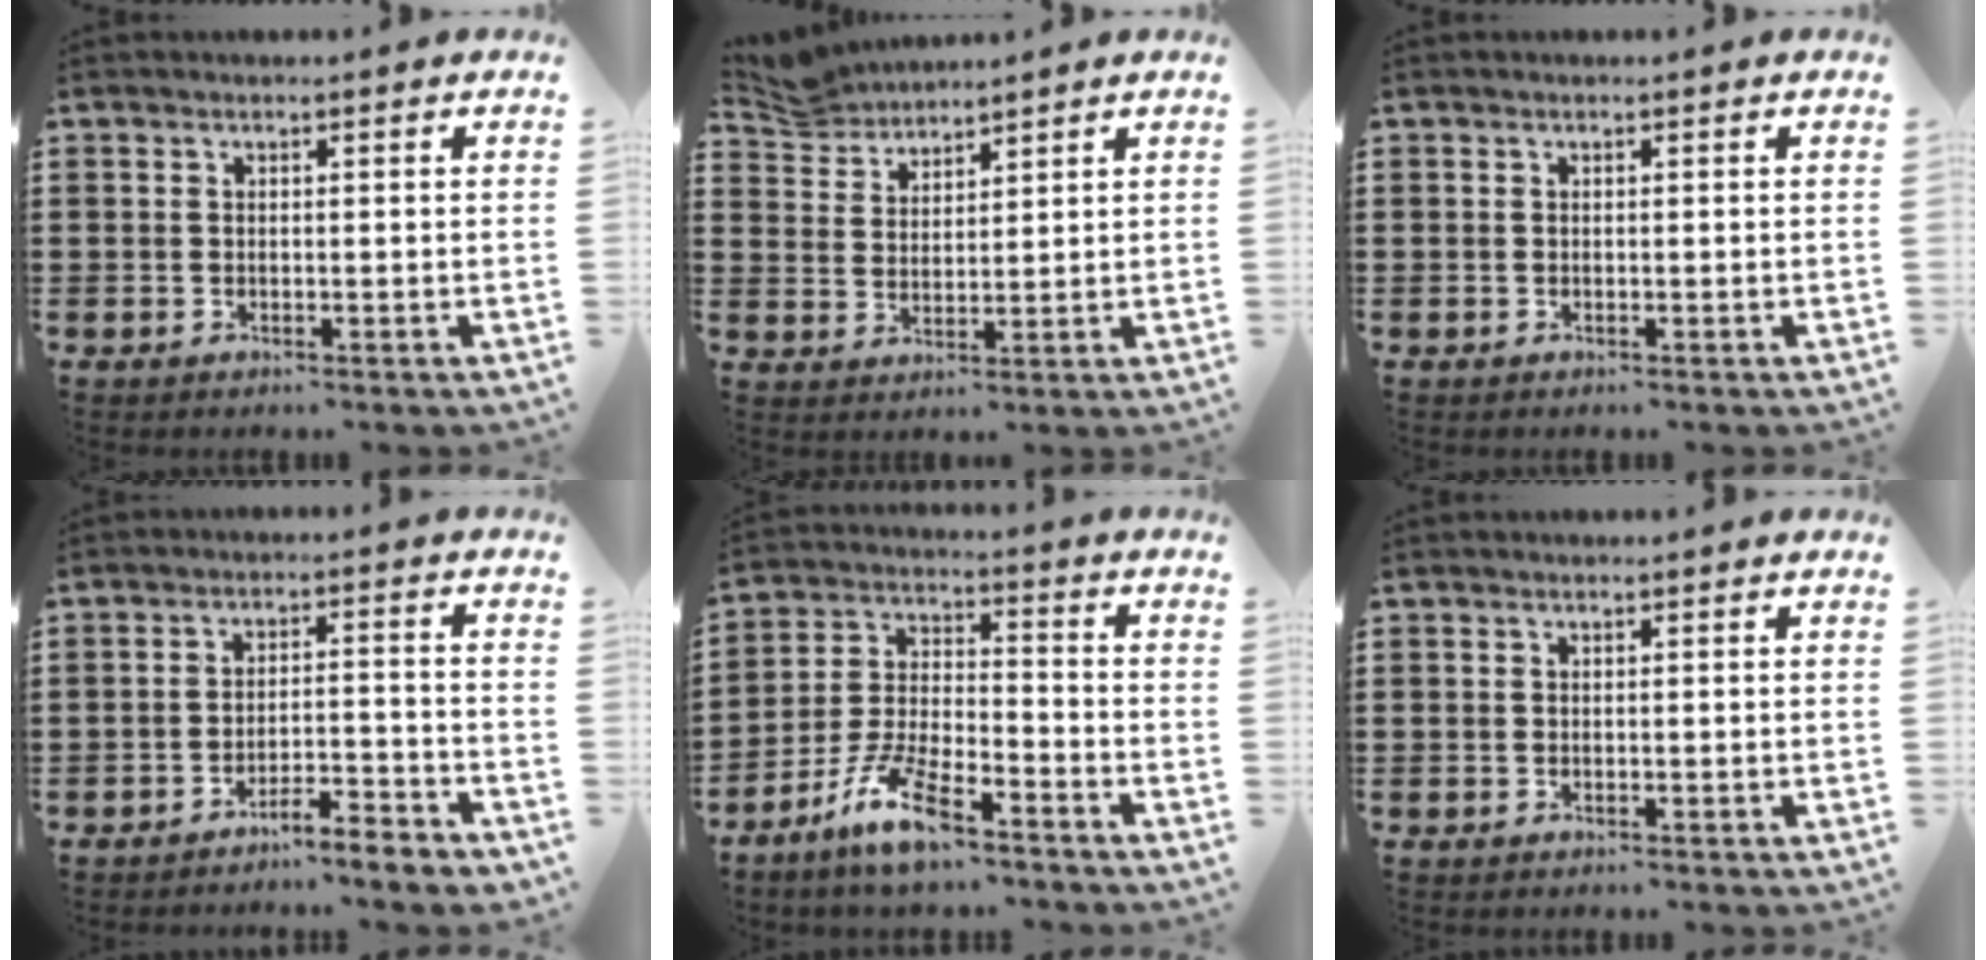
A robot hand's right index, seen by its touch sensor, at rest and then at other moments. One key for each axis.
{"total": 4.7, "fx": 4.6, "fy": 0.8, "fz": 0.3, "tx": -0.023, "ty": -0.010, "tz": 0.090}
{"total": 0.0}
{"total": 4.2, "fx": -4.1, "fy": -0.2, "fz": 0.9, "tx": -0.020, "ty": -0.002, "tz": -0.084}
{"total": 8.9, "fx": -6.7, "fy": 2.0, "fz": 5.6, "tx": -0.135, "ty": -0.001, "tz": -0.133}
{"total": 0.0}